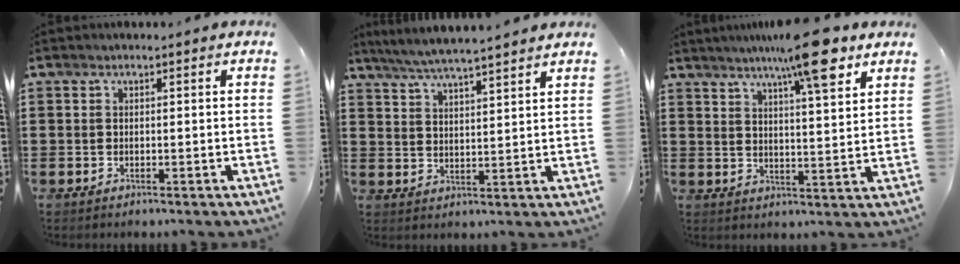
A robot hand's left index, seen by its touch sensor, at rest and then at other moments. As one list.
[{"total": 5.1, "force": [4.7, -0.4, 1.8], "torque": [-0.049, -0.022, 0.083]}, {"total": 10.4, "force": [7.3, 1.3, 7.3], "torque": [-0.117, -0.024, 0.119]}]